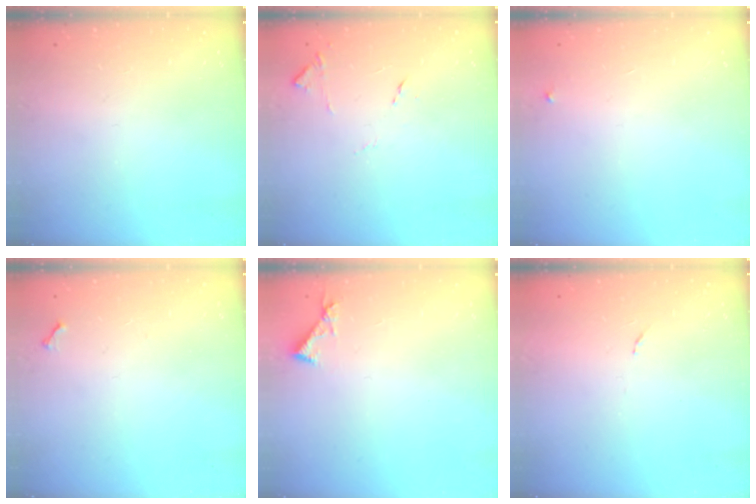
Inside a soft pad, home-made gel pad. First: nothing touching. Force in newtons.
{"total": 8.2, "press": 8.2, "slide": 0.6}
{"total": 2.1, "press": 2.1, "slide": 0.1}
{"total": 3.8, "press": 3.8, "slide": 0.5}
{"total": 4.2, "press": 4.2, "slide": 0.4}
{"total": 4.6, "press": 4.6, "slide": 0.6}